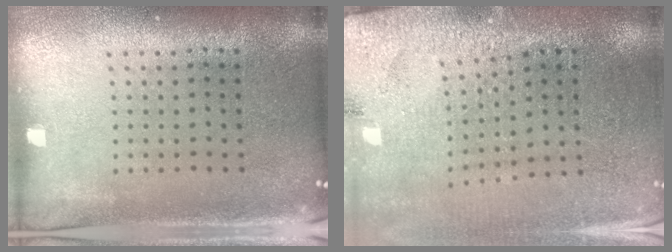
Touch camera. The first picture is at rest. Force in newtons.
{"total": 2.8, "press": 2.8, "slide": 0.1}